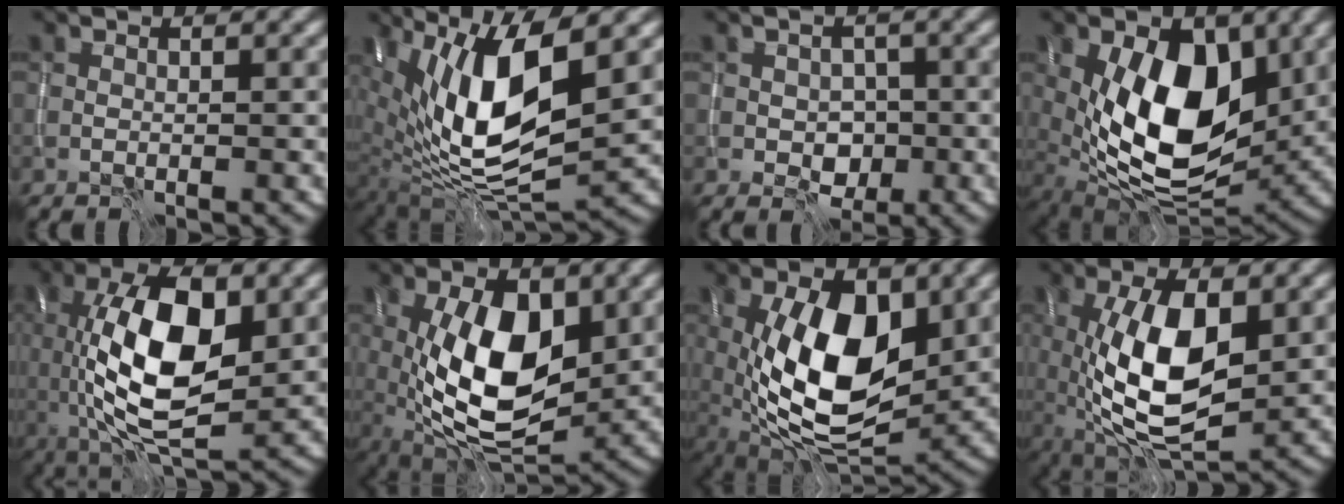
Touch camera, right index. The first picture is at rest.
{"total": 12.0, "force": [2.7, 4.2, 10.9], "torque": [-0.189, -0.008, 0.048]}
{"total": 2.7, "force": [-0.7, 2.2, 1.4], "torque": [-0.016, -0.003, -0.009]}
{"total": 11.3, "force": [1.0, 6.3, 9.3], "torque": [-0.156, -0.008, 0.017]}
{"total": 11.8, "force": [0.6, 5.4, 10.5], "torque": [-0.177, 0.003, 0.011]}
{"total": 11.3, "force": [0.2, 5.6, 9.8], "torque": [-0.169, -0.005, 0.004]}
{"total": 12.2, "force": [0.6, 6.2, 10.5], "torque": [-0.183, -0.005, 0.011]}
{"total": 10.5, "force": [-0.3, 4.7, 9.4], "torque": [-0.183, -0.005, -0.006]}